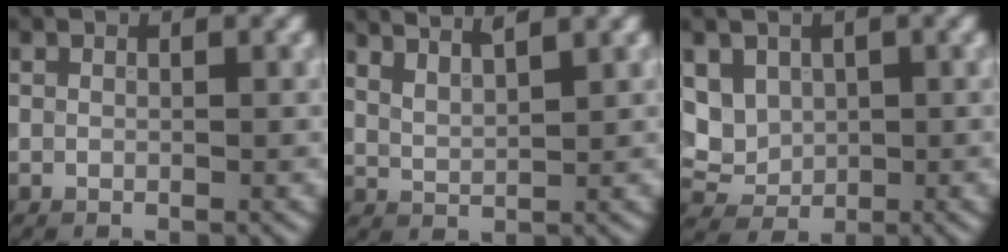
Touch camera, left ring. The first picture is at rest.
{"total": 4.1, "force": [3.5, 1.0, 1.9], "torque": [-0.014, 0.017, 0.040]}
{"total": 3.2, "force": [1.1, 2.7, 1.4], "torque": [-0.034, -0.006, 0.028]}